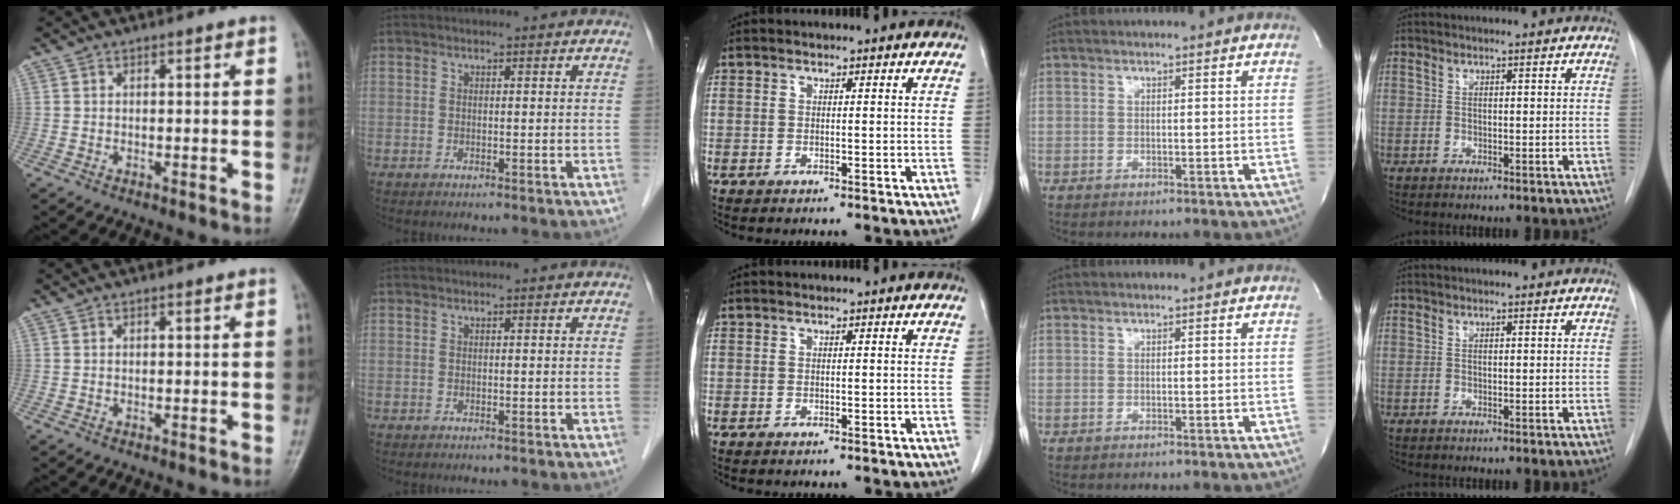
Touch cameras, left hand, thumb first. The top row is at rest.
{}